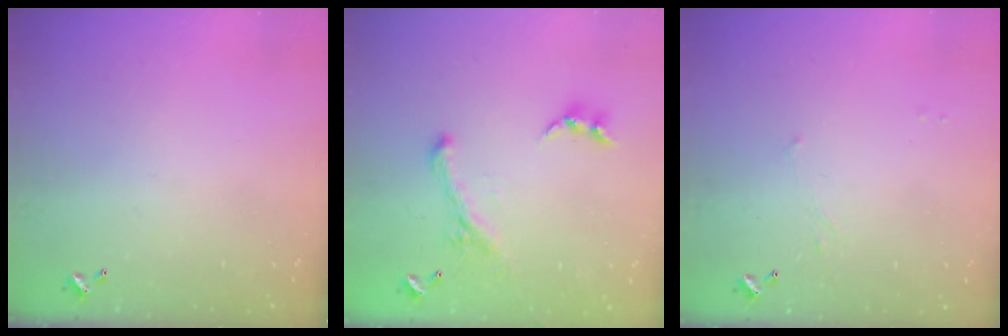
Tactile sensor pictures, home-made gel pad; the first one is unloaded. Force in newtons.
{"total": 1.7, "press": 1.1, "slide": 1.2}
{"total": 3.0, "press": 2.9, "slide": 0.4}